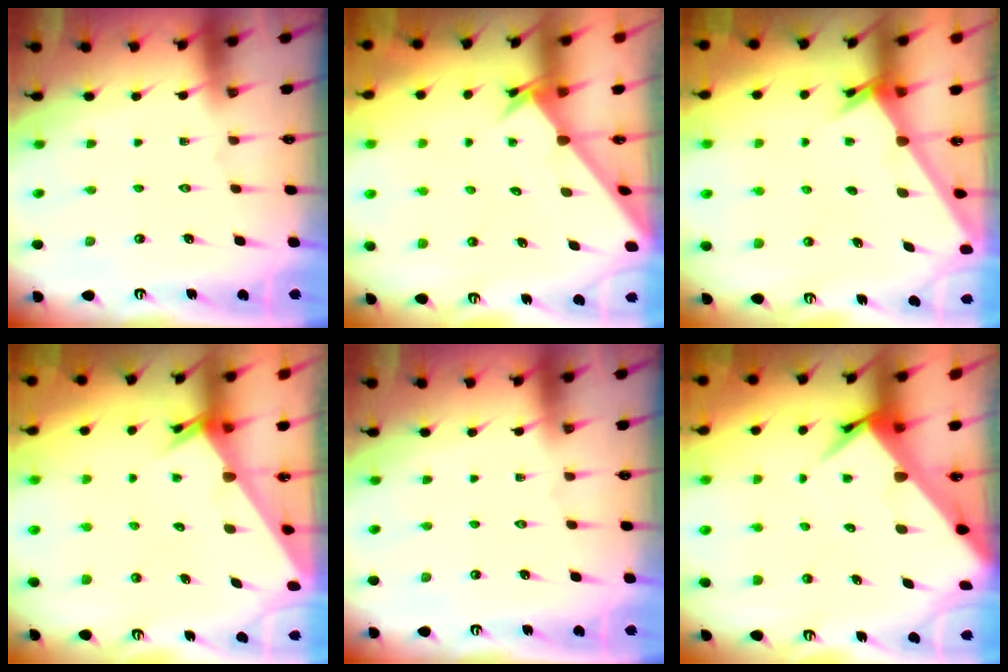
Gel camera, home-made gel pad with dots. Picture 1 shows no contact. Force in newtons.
{"total": 2.8, "press": 2.8, "slide": 0.2}
{"total": 2.4, "press": 2.4, "slide": 0.2}
{"total": 2.2, "press": 2.2, "slide": 0.1}
{"total": 0.0}
{"total": 6.0, "press": 6.0, "slide": 0.5}